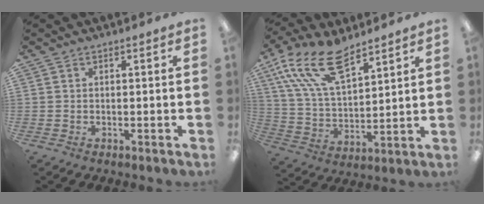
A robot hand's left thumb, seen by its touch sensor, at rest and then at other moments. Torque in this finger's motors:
{"motor_torque": [0.90, 0.89, 1.37, -1.40, 0.42]}